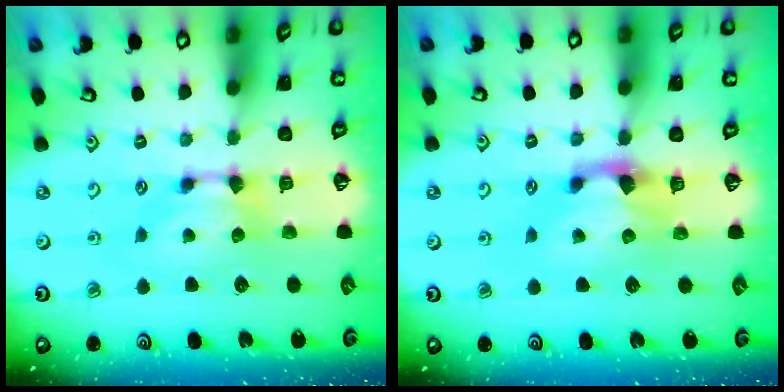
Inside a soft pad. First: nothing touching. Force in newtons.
{"total": 1.2, "press": 0.9, "slide": 0.9}